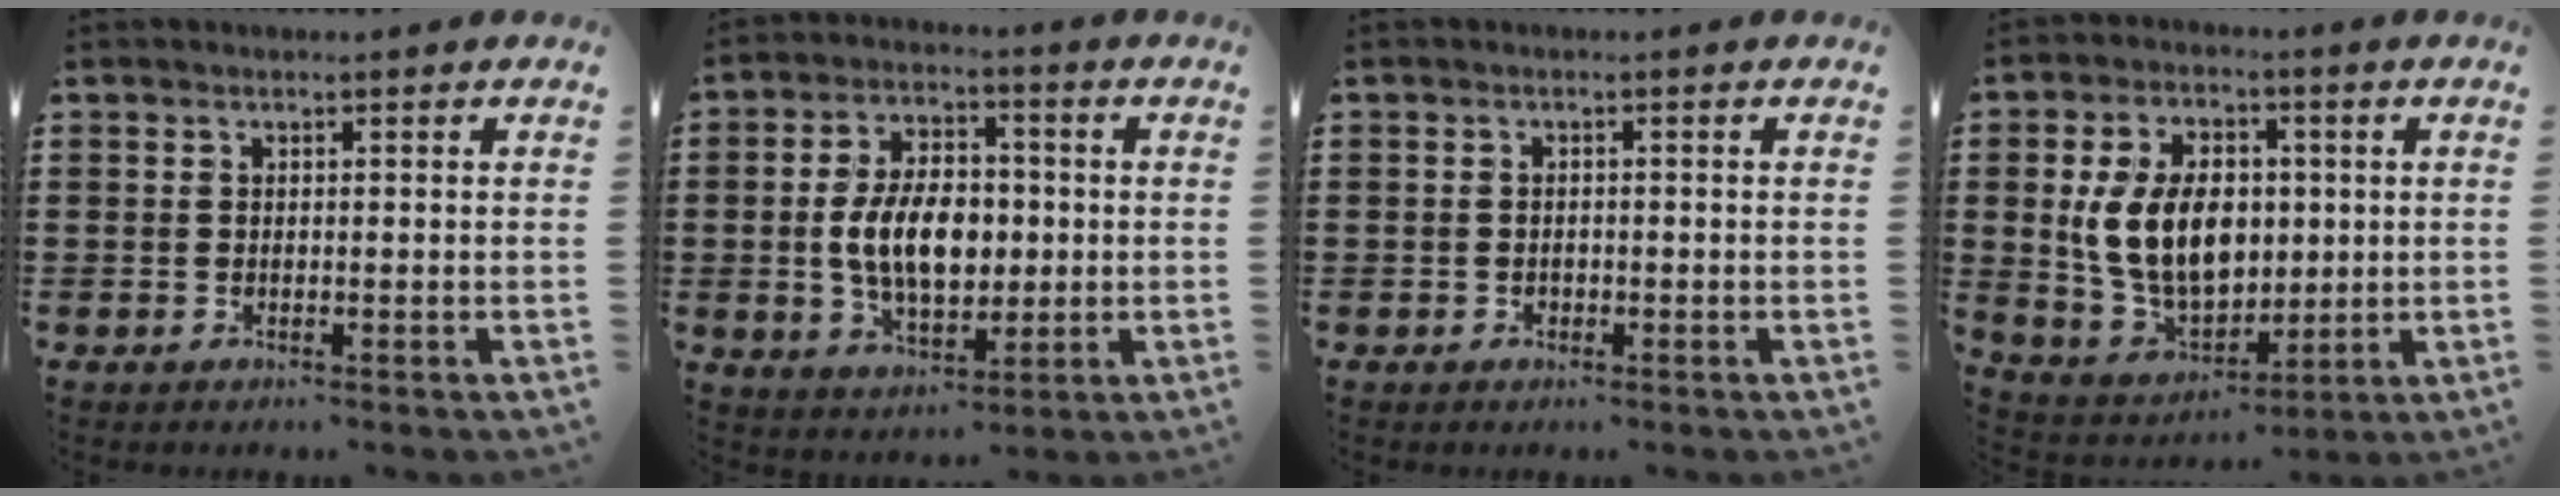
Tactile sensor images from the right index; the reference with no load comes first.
{"total": 9.5, "force": [-0.4, 5.8, 7.5], "torque": [-0.152, 0.003, -0.013]}
{"total": 0.6, "force": [-0.4, 0.4, 0.3], "torque": [-0.008, -0.002, -0.007]}
{"total": 12.1, "force": [1.2, 8.3, 8.7], "torque": [-0.200, 0.013, 0.021]}